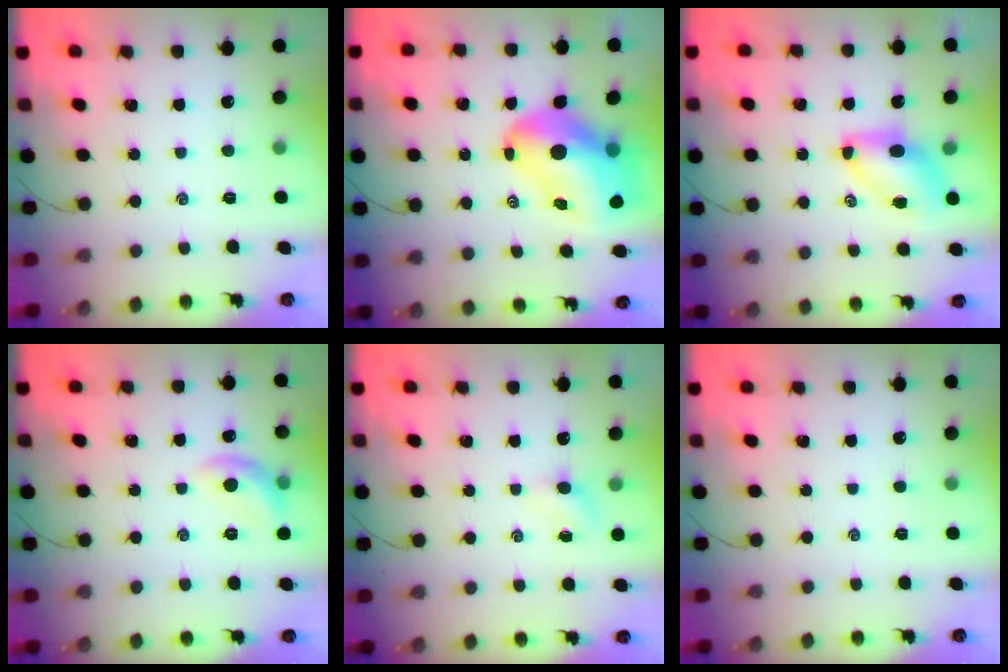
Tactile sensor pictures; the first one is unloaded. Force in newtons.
{"total": 15.4, "press": 14.7, "slide": 4.6}
{"total": 7.3, "press": 7.2, "slide": 1.3}
{"total": 8.9, "press": 8.9, "slide": 0.3}
{"total": 3.6, "press": 3.4, "slide": 1.1}
{"total": 0.0}